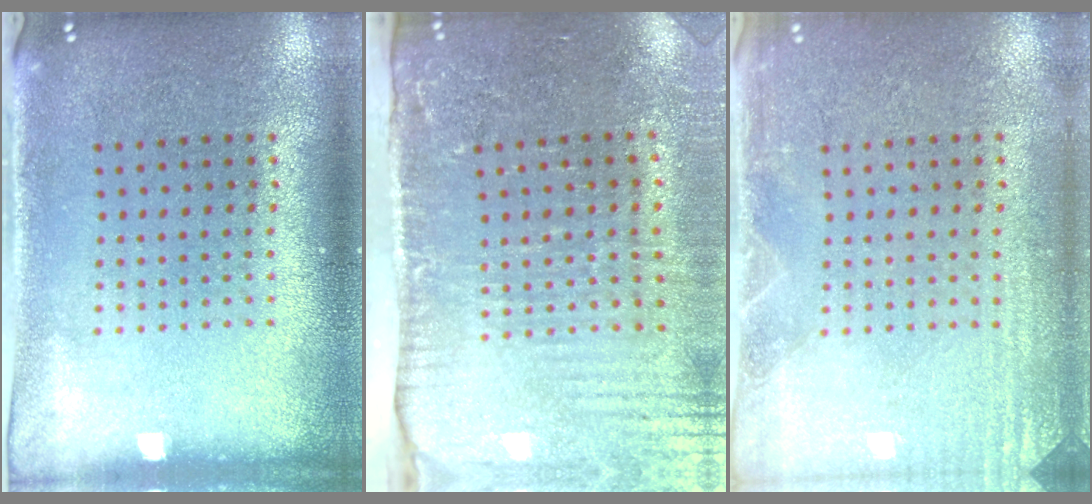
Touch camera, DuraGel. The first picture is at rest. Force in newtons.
{"total": 4.5, "press": 3.7, "slide": 2.4}
{"total": 2.7, "press": 2.7, "slide": 0.3}